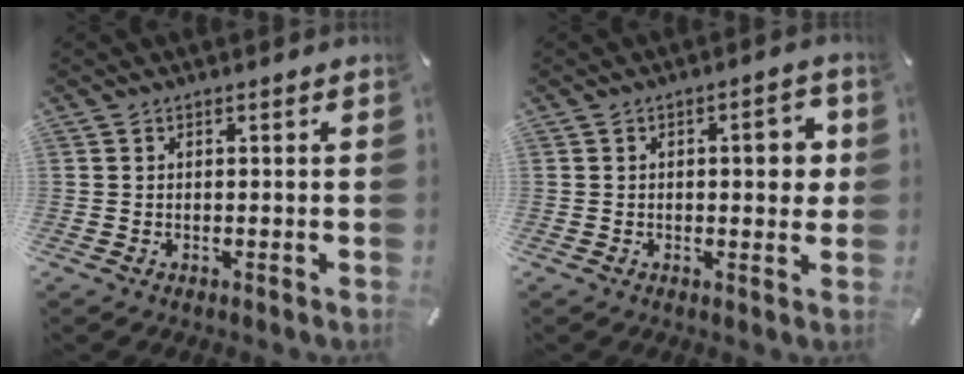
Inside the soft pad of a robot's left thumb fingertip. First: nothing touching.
{"total": 6.2, "force": [0.7, 2.5, 5.7], "torque": [-0.065, -0.001, 0.002]}